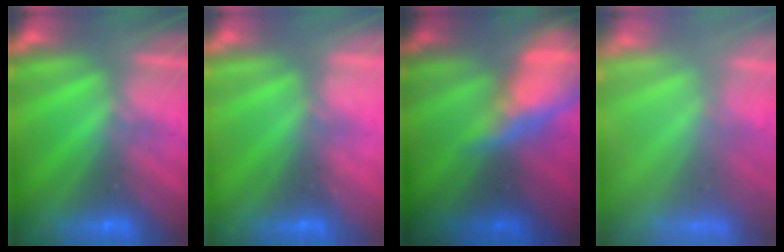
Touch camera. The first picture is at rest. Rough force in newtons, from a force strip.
{"total": 2.2}
{"total": 9.1}
{"total": 7.7}